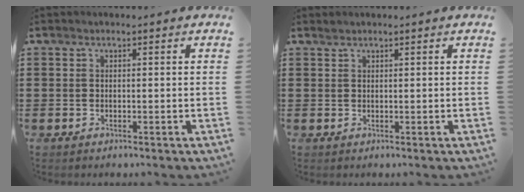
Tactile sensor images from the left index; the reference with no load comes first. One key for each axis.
{"total": 0.5, "fx": 0.5, "fy": 0.1, "fz": 0.2, "tx": -0.005, "ty": -0.001, "tz": 0.011}